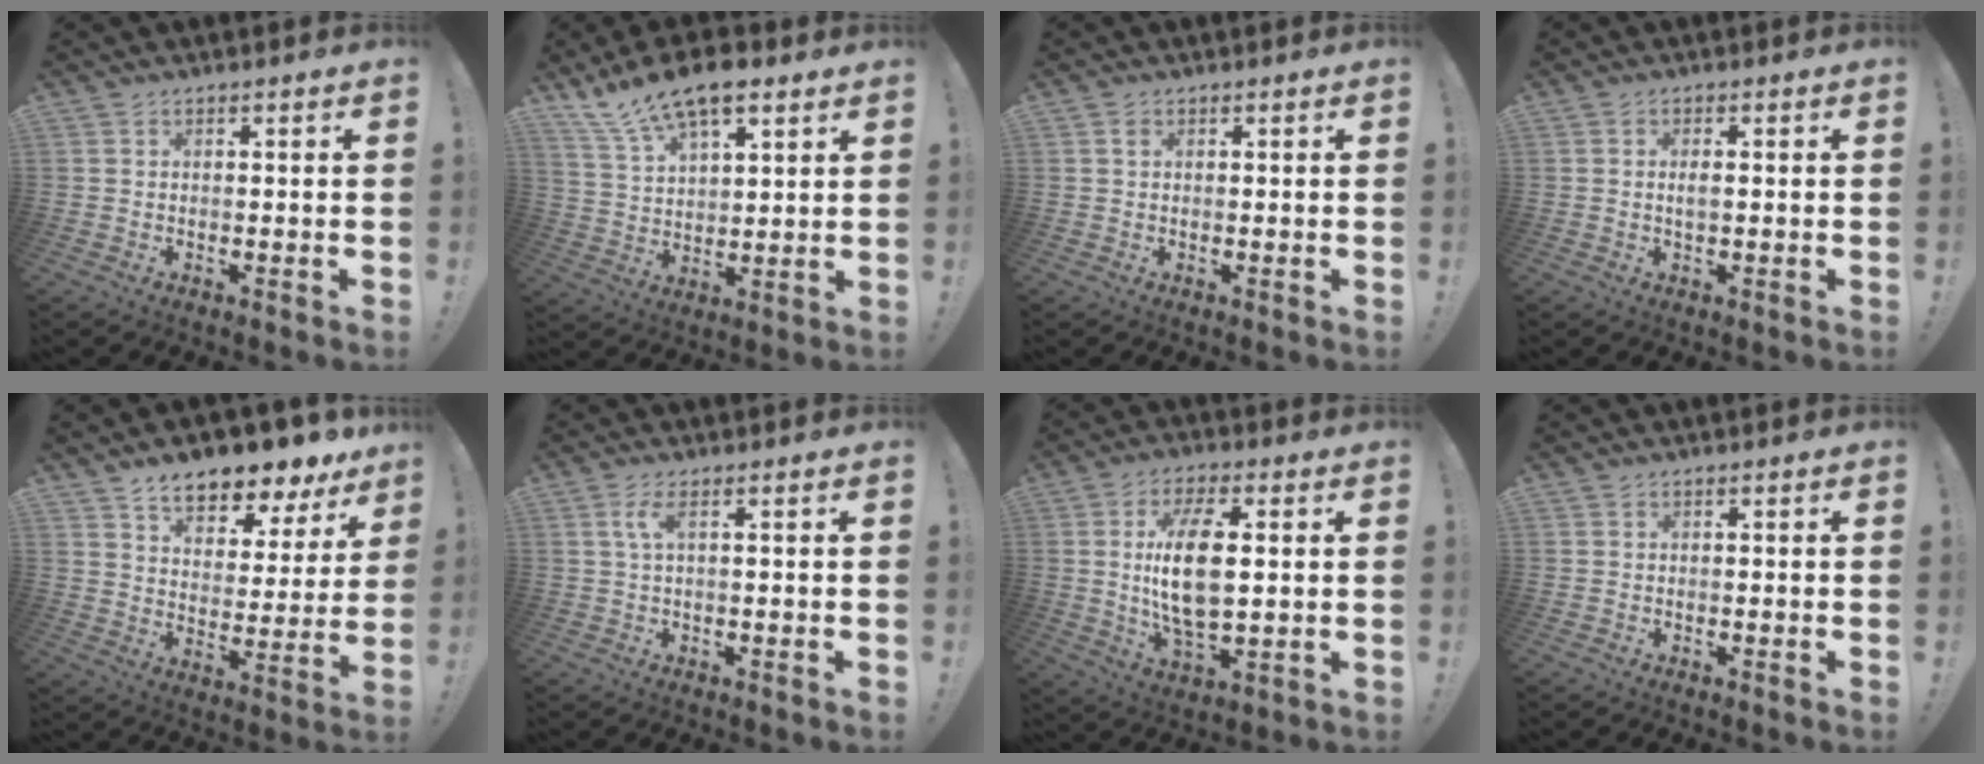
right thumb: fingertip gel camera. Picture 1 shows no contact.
{"total": 13.1, "force": [9.3, 5.1, 7.6], "torque": [-0.145, -0.049, 0.172]}
{"total": 0.8, "force": [0.3, 0.7, 0.3], "torque": [-0.003, 0.002, 0.004]}
{"total": 1.8, "force": [0.1, 0.5, 1.7], "torque": [-0.026, -0.003, 0.000]}
{"total": 11.0, "force": [8.9, 4.2, 4.9], "torque": [-0.074, -0.075, 0.155]}
{"total": 3.6, "force": [1.1, 0.6, 3.4], "torque": [-0.062, 0.000, 0.017]}
{"total": 14.8, "force": [1.9, 6.7, 13.0], "torque": [-0.248, -0.015, 0.024]}
{"total": 0.0}